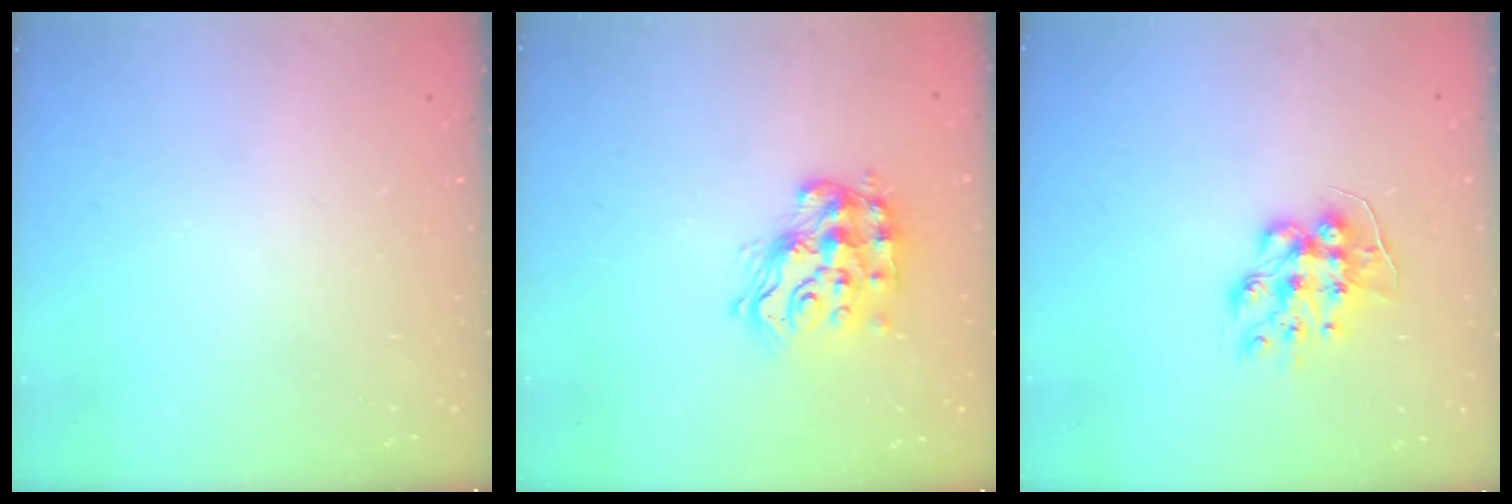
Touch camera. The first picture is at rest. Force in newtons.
{"total": 14.8, "press": 14.8, "slide": 1.0}
{"total": 10.1, "press": 10.0, "slide": 0.7}